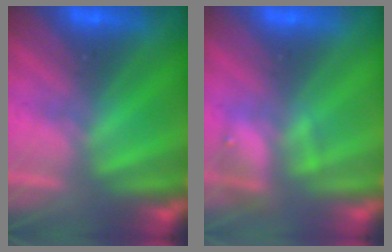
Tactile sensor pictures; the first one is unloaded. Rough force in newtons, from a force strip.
{"total": 2.3}